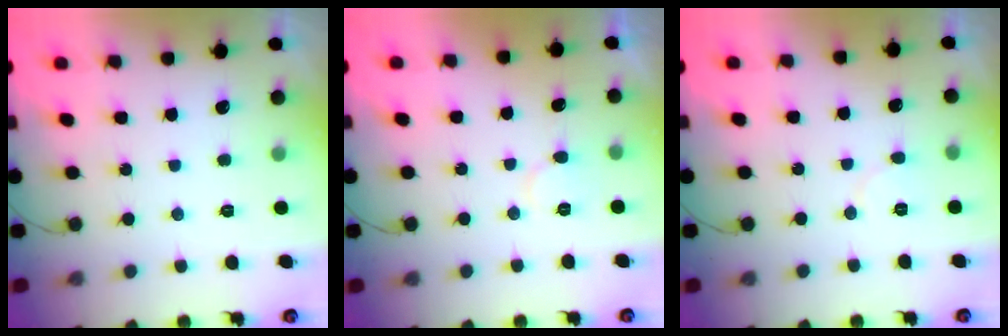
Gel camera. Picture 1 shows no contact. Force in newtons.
{"total": 5.3, "press": 5.3, "slide": 0.5}
{"total": 4.3, "press": 4.3, "slide": 0.5}